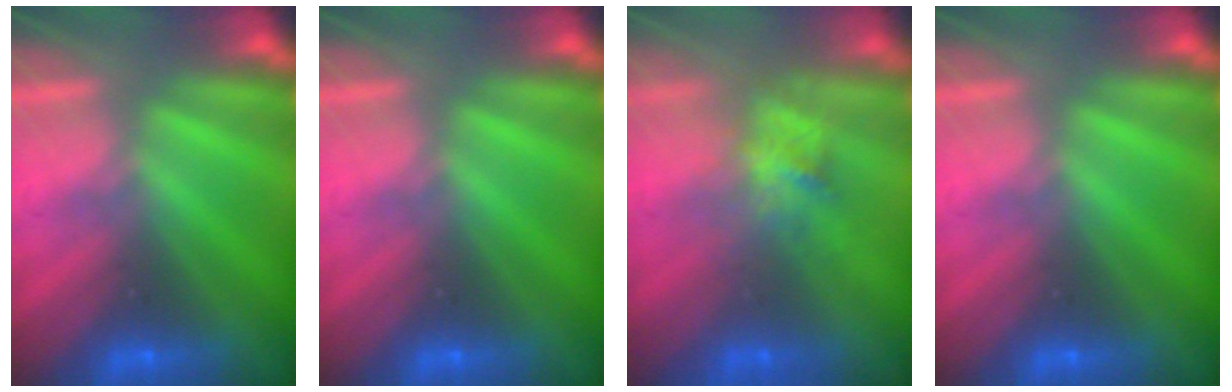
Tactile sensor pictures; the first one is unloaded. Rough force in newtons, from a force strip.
{"total": 0.0}
{"total": 2.8}
{"total": 0.0}